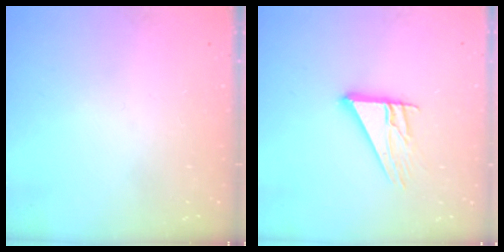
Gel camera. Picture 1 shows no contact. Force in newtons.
{"total": 12.9, "press": 12.9, "slide": 1.2}